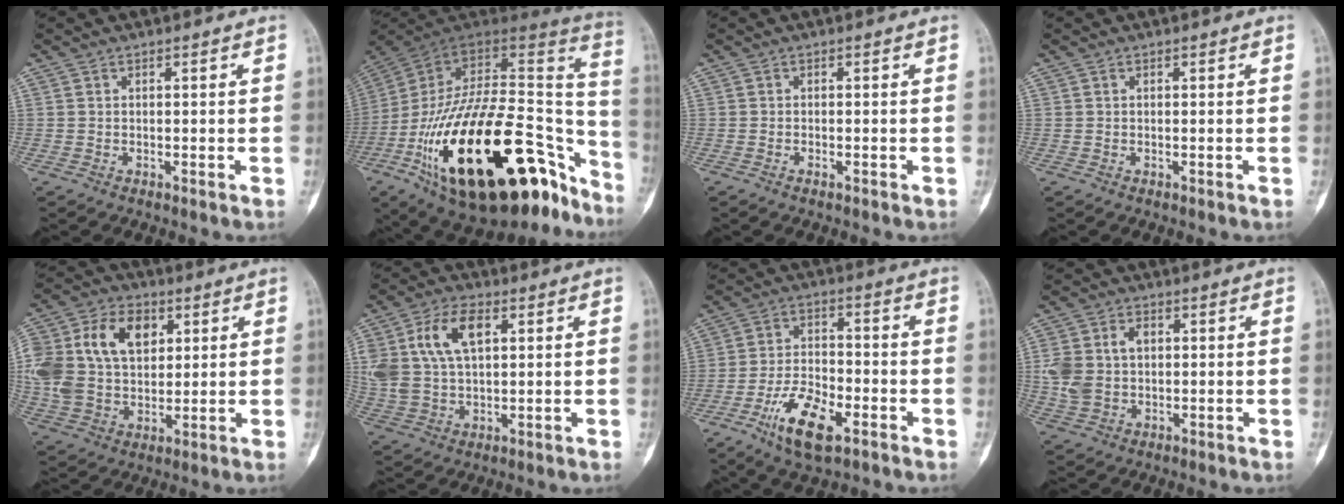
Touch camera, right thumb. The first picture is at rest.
{"total": 39.2, "force": [-19.1, 18.2, 29.0], "torque": [-0.414, 0.066, -0.294]}
{"total": 0.7, "force": [-0.4, 0.3, 0.5], "torque": [-0.012, 0.003, -0.007]}
{"total": 0.0}
{"total": 21.9, "force": [5.6, 15.3, 14.7], "torque": [-0.314, 0.022, 0.107]}
{"total": 13.5, "force": [4.1, 7.8, 10.1], "torque": [-0.203, 0.006, 0.085]}
{"total": 11.3, "force": [-5.7, 4.9, 8.4], "torque": [-0.156, 0.018, -0.101]}
{"total": 8.3, "force": [1.0, 6.1, 5.6], "torque": [-0.112, 0.012, 0.026]}